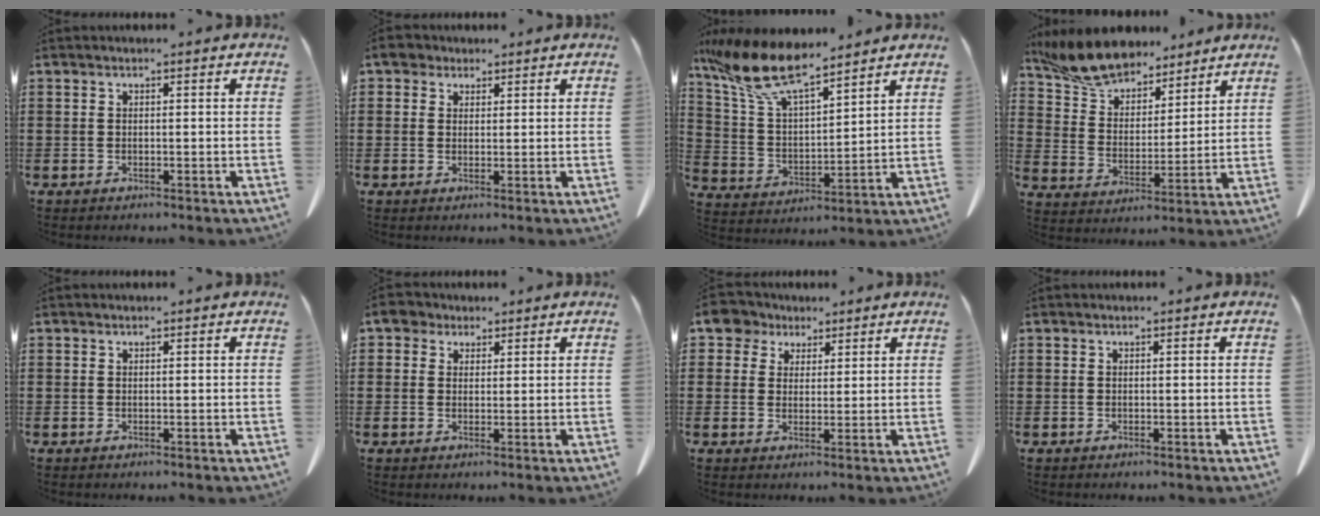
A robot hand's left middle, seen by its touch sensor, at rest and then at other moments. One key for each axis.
{"total": 3.1, "fx": 2.3, "fy": 1.8, "fz": 1.0, "tx": -0.031, "ty": 0.009, "tz": 0.044}
{"total": 12.6, "fx": 9.7, "fy": 3.2, "fz": 7.5, "tx": -0.189, "ty": -0.038, "tz": 0.170}
{"total": 9.3, "fx": 8.6, "fy": 2.9, "fz": 2.2, "tx": -0.086, "ty": -0.041, "tz": 0.164}
{"total": 0.0}
{"total": 3.4, "fx": 2.4, "fy": 2.1, "fz": 1.0, "tx": -0.033, "ty": 0.010, "tz": 0.046}
{"total": 5.2, "fx": 3.6, "fy": 3.6, "fz": 1.3, "tx": -0.044, "ty": 0.002, "tz": 0.064}
{"total": 0.0}